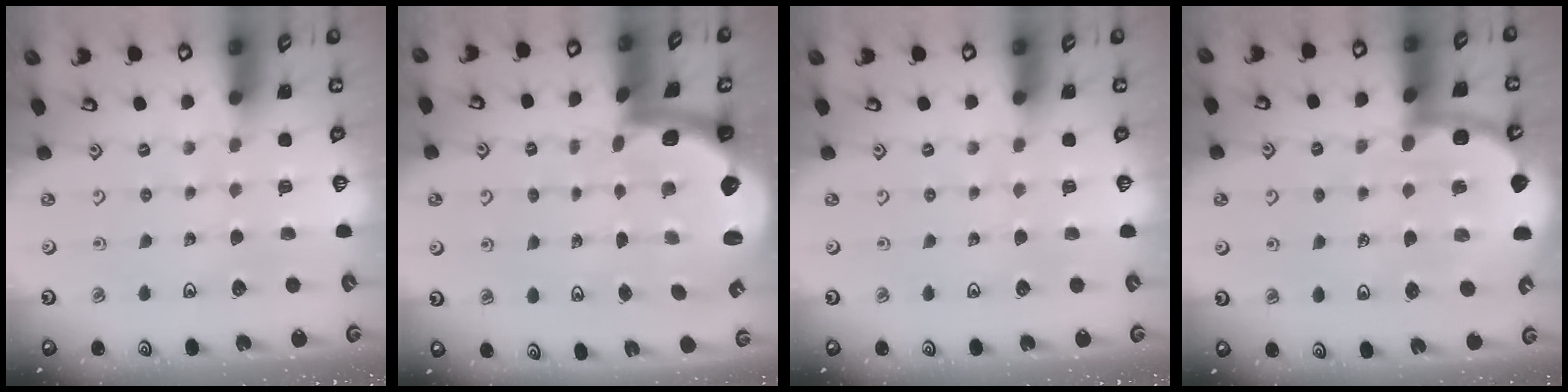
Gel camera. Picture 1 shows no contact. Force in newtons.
{"total": 2.8, "press": 2.5, "slide": 1.4}
{"total": 0.0}
{"total": 8.3, "press": 7.7, "slide": 2.9}